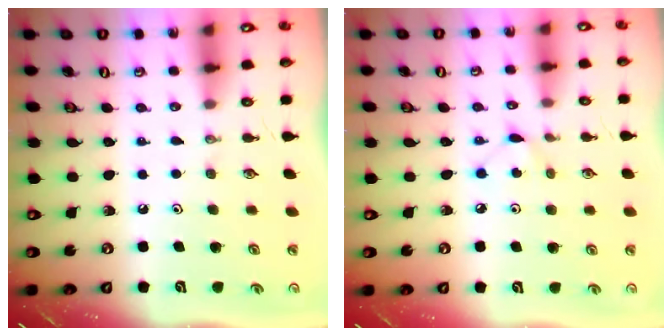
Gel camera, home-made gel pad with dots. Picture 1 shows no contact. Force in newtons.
{"total": 3.9, "press": 3.9, "slide": 0.5}